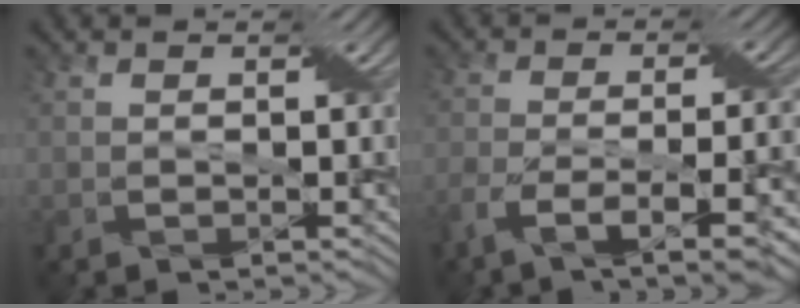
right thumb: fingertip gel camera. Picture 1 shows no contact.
{"total": 10.1, "force": [-6.0, 2.6, 7.7], "torque": [-0.138, -0.006, -0.102]}